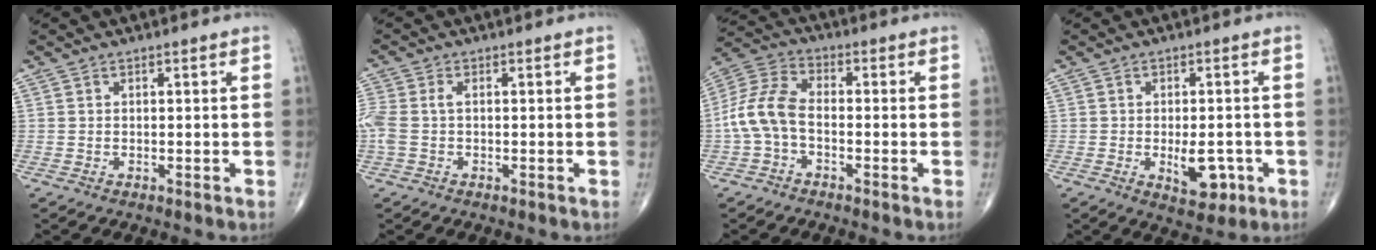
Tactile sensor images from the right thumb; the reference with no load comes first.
{"total": 5.4, "force": [-0.2, 3.1, 4.4], "torque": [-0.137, 0.012, -0.004]}
{"total": 9.3, "force": [-1.9, 5.2, 7.4], "torque": [-0.159, 0.030, -0.048]}
{"total": 6.7, "force": [-1.8, 3.4, 5.5], "torque": [-0.063, -0.002, -0.017]}